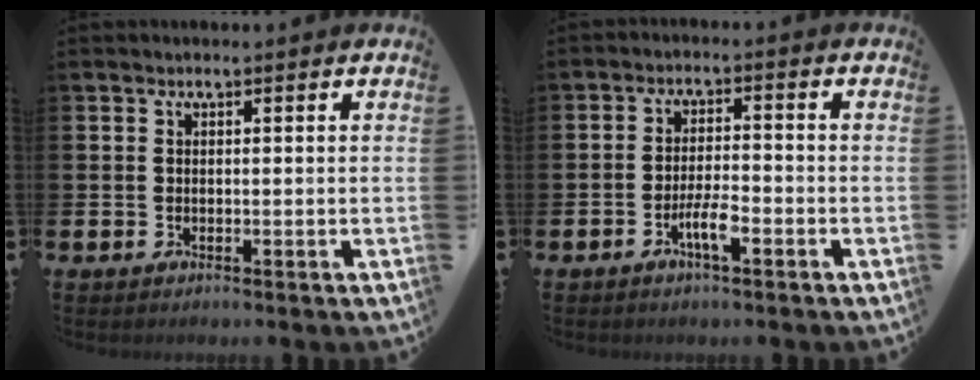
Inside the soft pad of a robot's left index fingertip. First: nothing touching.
{"total": 3.8, "force": [-1.8, 1.0, 3.2], "torque": [-0.062, 0.004, -0.034]}